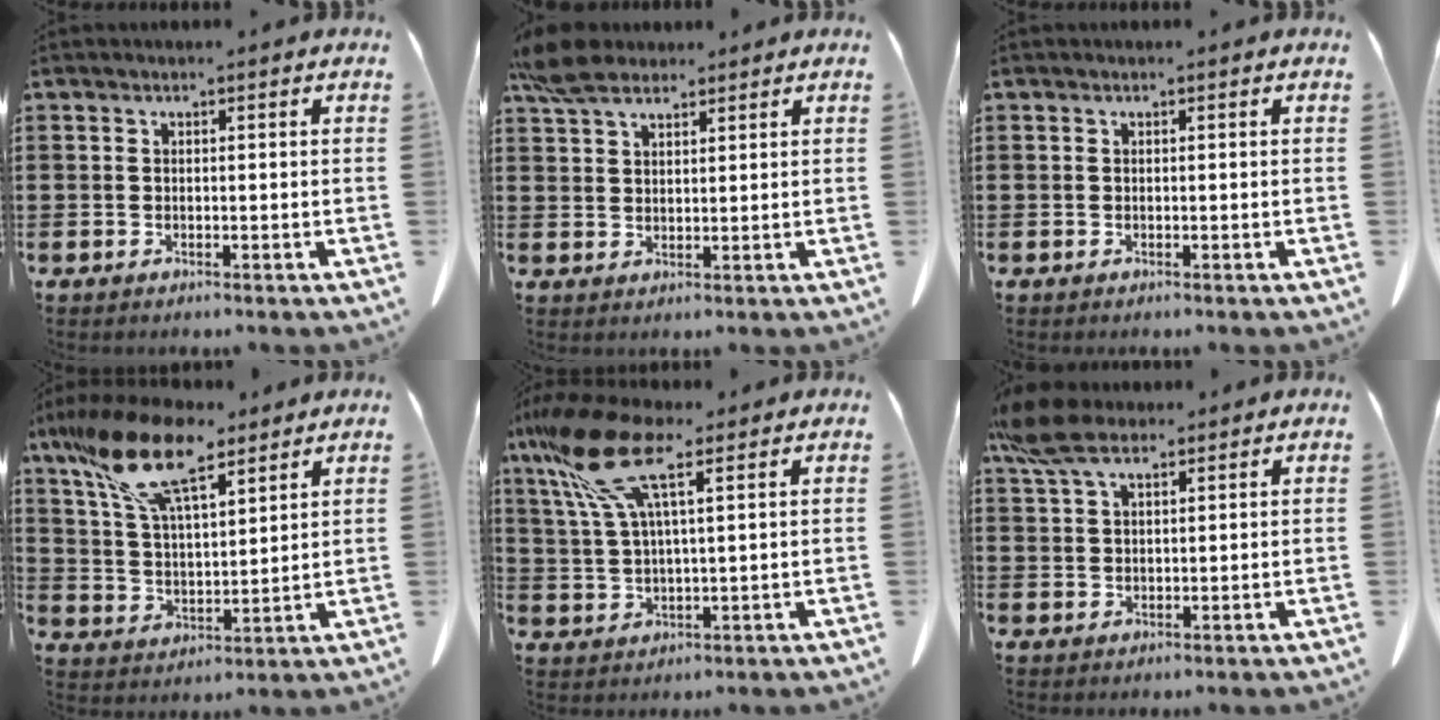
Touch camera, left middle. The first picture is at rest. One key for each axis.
{"total": 6.0, "fx": 4.8, "fy": 2.5, "fz": 2.8, "tx": -0.061, "ty": -0.004, "tz": 0.091}
{"total": 0.0}
{"total": 14.6, "fx": 9.9, "fy": 5.1, "fz": 9.4, "tx": -0.219, "ty": -0.024, "tz": 0.176}
{"total": 12.6, "fx": 7.3, "fy": 3.5, "fz": 9.5, "tx": -0.225, "ty": -0.014, "tz": 0.128}
{"total": 7.0, "fx": 4.9, "fy": 2.6, "fz": 4.2, "tx": -0.104, "ty": -0.005, "tz": 0.092}